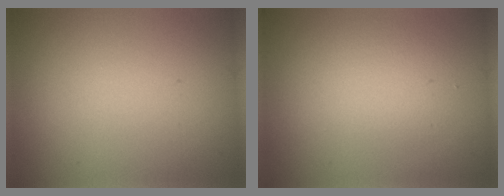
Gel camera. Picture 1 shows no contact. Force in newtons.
{"total": 2.4, "press": 2.4, "slide": 0.2}